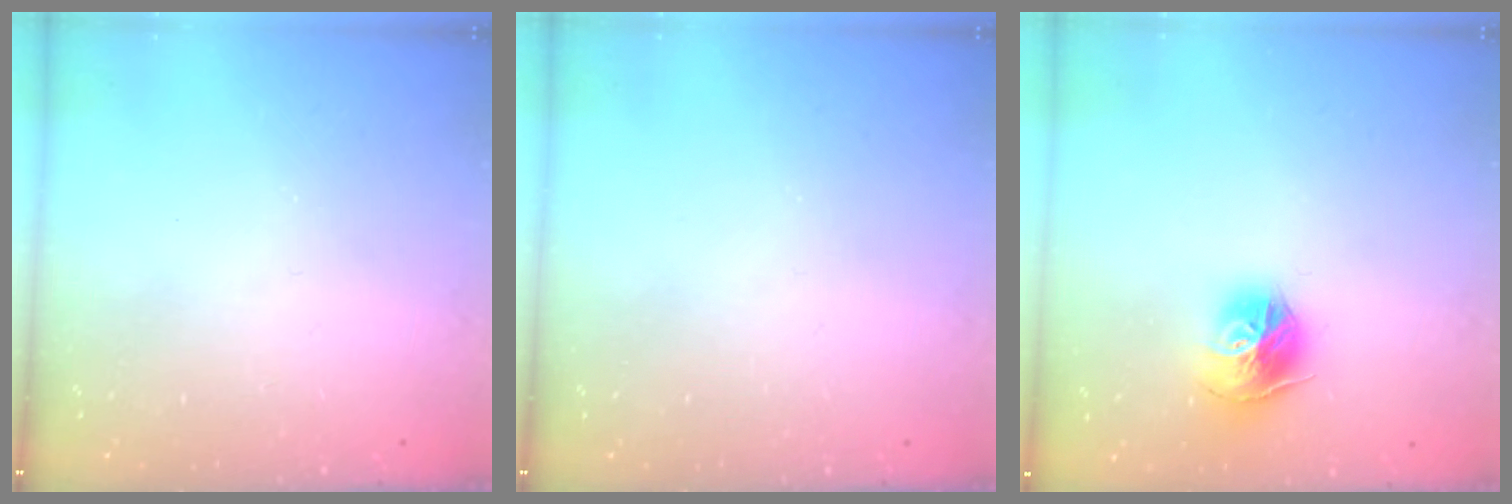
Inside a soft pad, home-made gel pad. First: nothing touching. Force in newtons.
{"total": 0.0}
{"total": 12.5, "press": 12.4, "slide": 1.3}